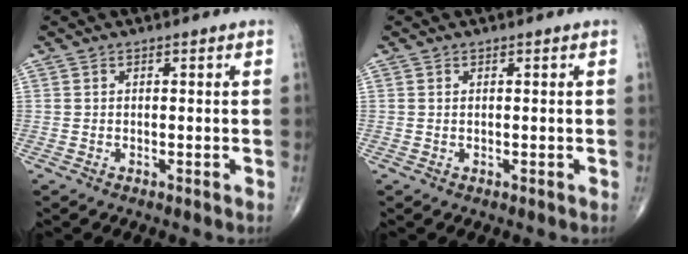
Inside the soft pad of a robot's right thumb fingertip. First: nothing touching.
{"total": 0.0}